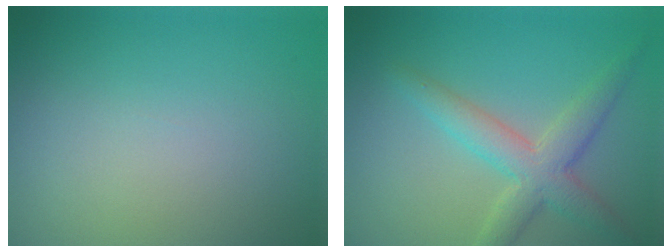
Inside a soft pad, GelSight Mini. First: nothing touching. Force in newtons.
{"total": 4.5, "press": 4.5, "slide": 0.2}